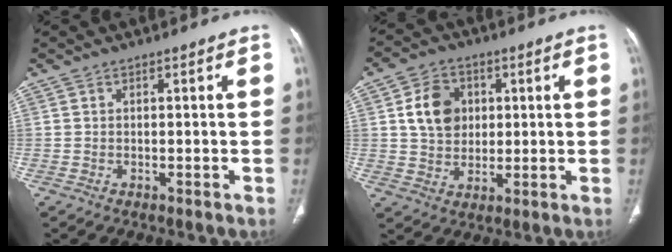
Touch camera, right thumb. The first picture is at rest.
{"total": 9.3, "force": [2.1, 7.4, 5.2], "torque": [-0.061, -0.003, 0.038]}